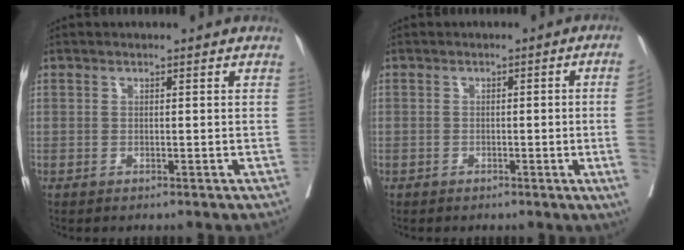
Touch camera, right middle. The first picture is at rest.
{"total": 5.7, "force": [-1.0, -1.6, 5.4], "torque": [-0.058, -0.008, -0.013]}